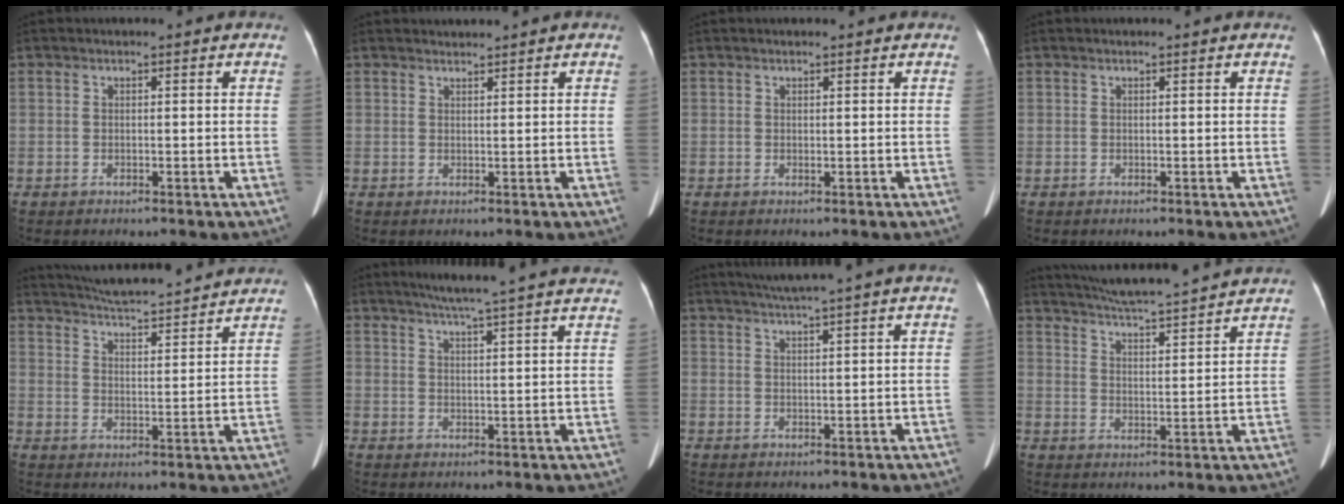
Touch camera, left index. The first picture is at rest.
{"total": 1.2, "force": [1.2, -0.1, -0.1], "torque": [-0.002, 0.010, 0.026]}
{"total": 0.9, "force": [0.8, 0.1, 0.5], "torque": [-0.008, 0.004, 0.012]}
{"total": 0.0}
{"total": 18.2, "force": [16.9, 1.3, 6.7], "torque": [-0.112, 0.013, 0.236]}
{"total": 19.2, "force": [17.1, -0.4, 8.7], "torque": [-0.133, -0.006, 0.212]}
{"total": 8.6, "force": [7.3, -1.6, 4.2], "torque": [-0.065, 0.020, 0.095]}
{"total": 17.3, "force": [16.0, 0.2, 6.7], "torque": [-0.122, 0.008, 0.227]}